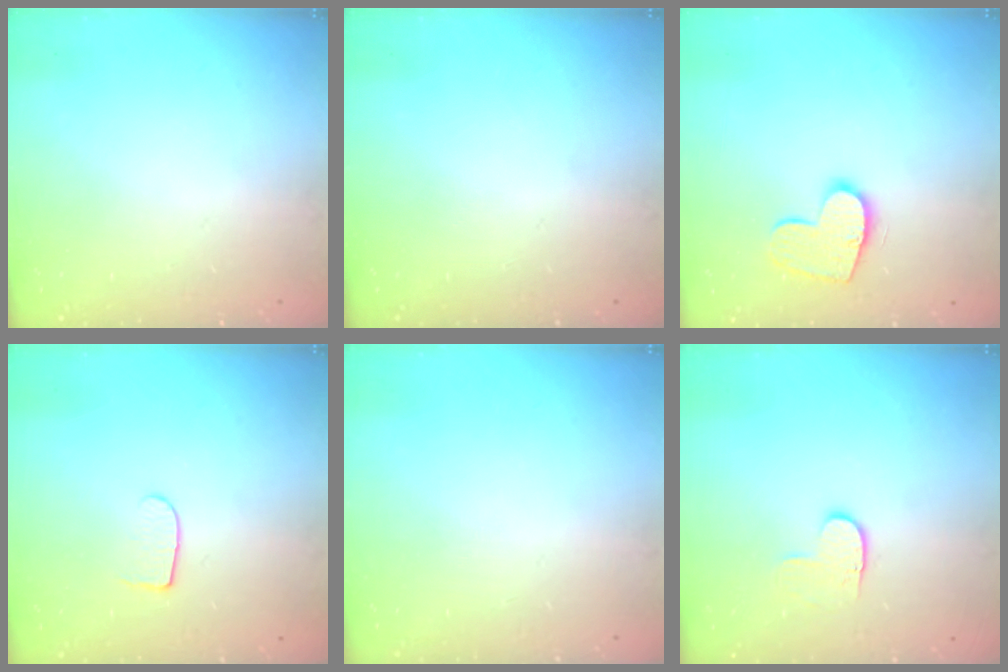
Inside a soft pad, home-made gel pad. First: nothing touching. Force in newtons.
{"total": 0.0}
{"total": 11.4, "press": 11.3, "slide": 0.6}
{"total": 5.9, "press": 5.9, "slide": 0.6}
{"total": 0.0}
{"total": 3.4, "press": 3.4, "slide": 0.3}